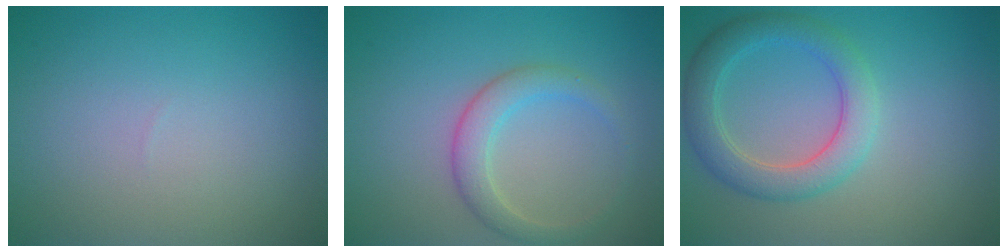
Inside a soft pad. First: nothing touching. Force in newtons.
{"total": 2.8, "press": 2.8, "slide": 0.0}
{"total": 4.2, "press": 4.2, "slide": 0.3}